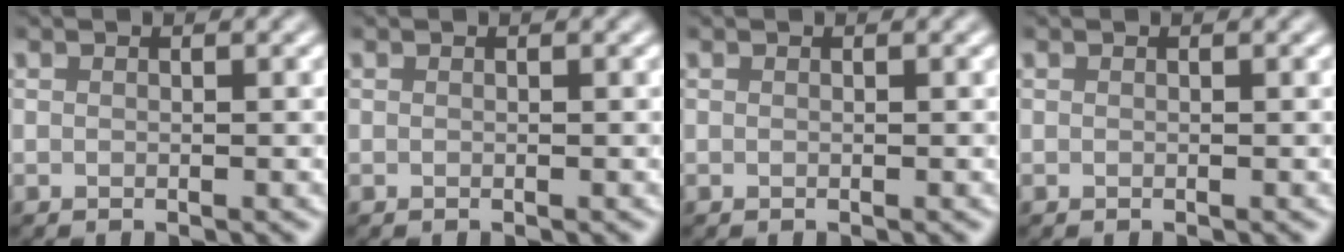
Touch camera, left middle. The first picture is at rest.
{"total": 0.0}
{"total": 0.0}
{"total": 0.0}